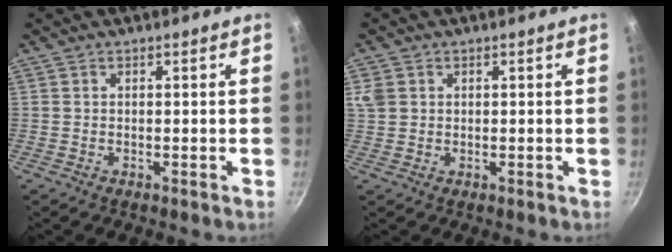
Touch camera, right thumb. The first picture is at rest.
{"total": 3.4, "force": [1.1, 2.8, 1.6], "torque": [-0.027, 0.000, 0.024]}